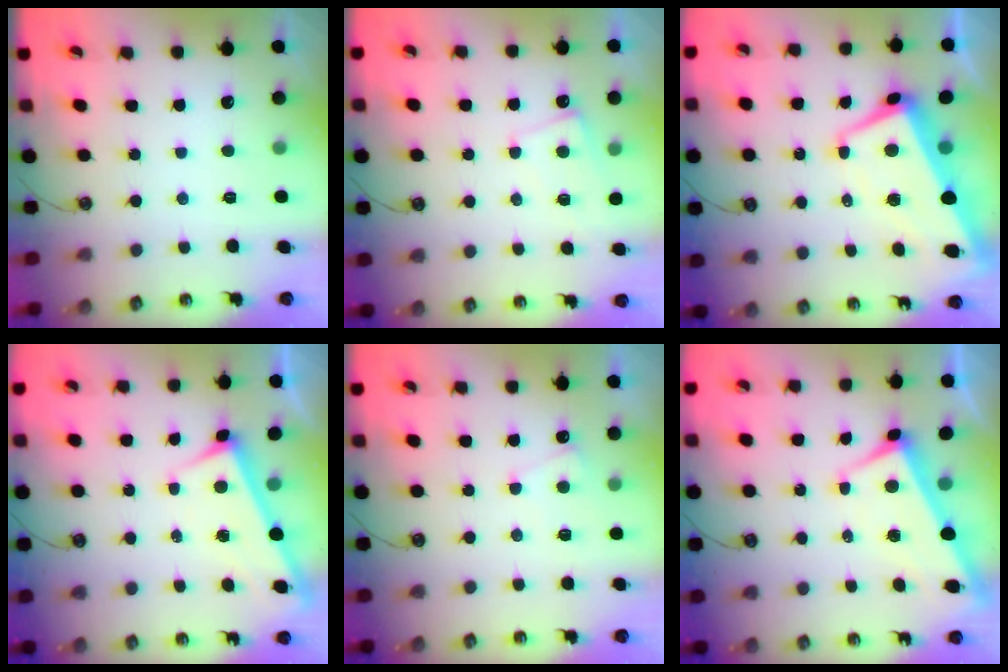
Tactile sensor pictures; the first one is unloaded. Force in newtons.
{"total": 0.0}
{"total": 5.1, "press": 4.8, "slide": 1.5}
{"total": 3.1, "press": 3.1, "slide": 0.1}
{"total": 4.8, "press": 4.8, "slide": 0.4}
{"total": 2.5, "press": 2.4, "slide": 0.9}